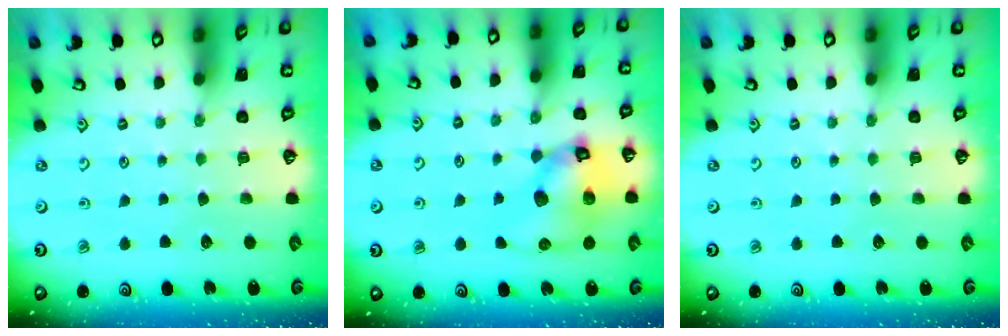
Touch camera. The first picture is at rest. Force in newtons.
{"total": 13.1, "press": 13.0, "slide": 1.7}
{"total": 0.0}